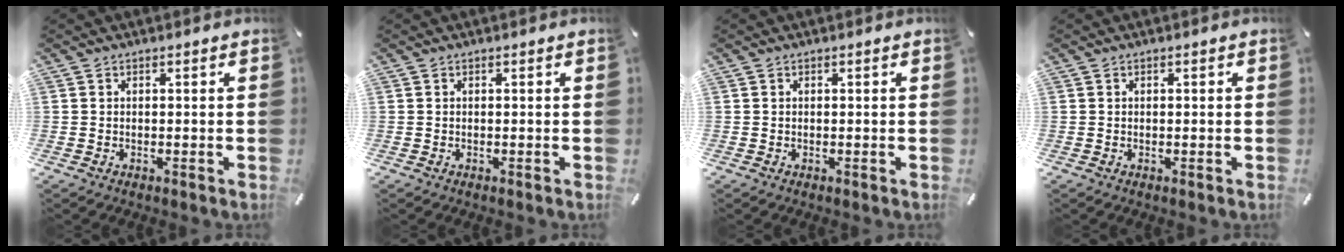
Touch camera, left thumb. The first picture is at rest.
{"total": 0.0}
{"total": 0.0}
{"total": 0.0}